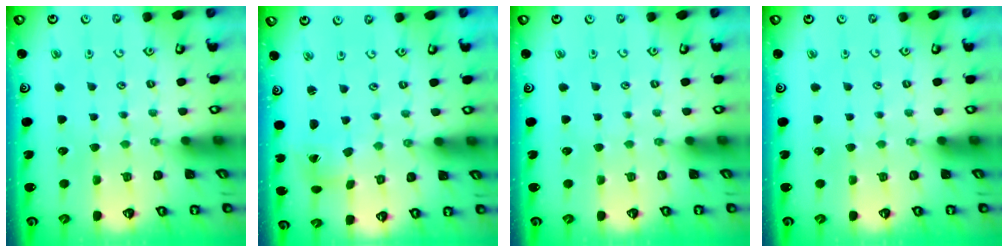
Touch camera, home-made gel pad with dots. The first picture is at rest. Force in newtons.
{"total": 1.3, "press": 1.3, "slide": 0.1}
{"total": 0.0}
{"total": 0.0}